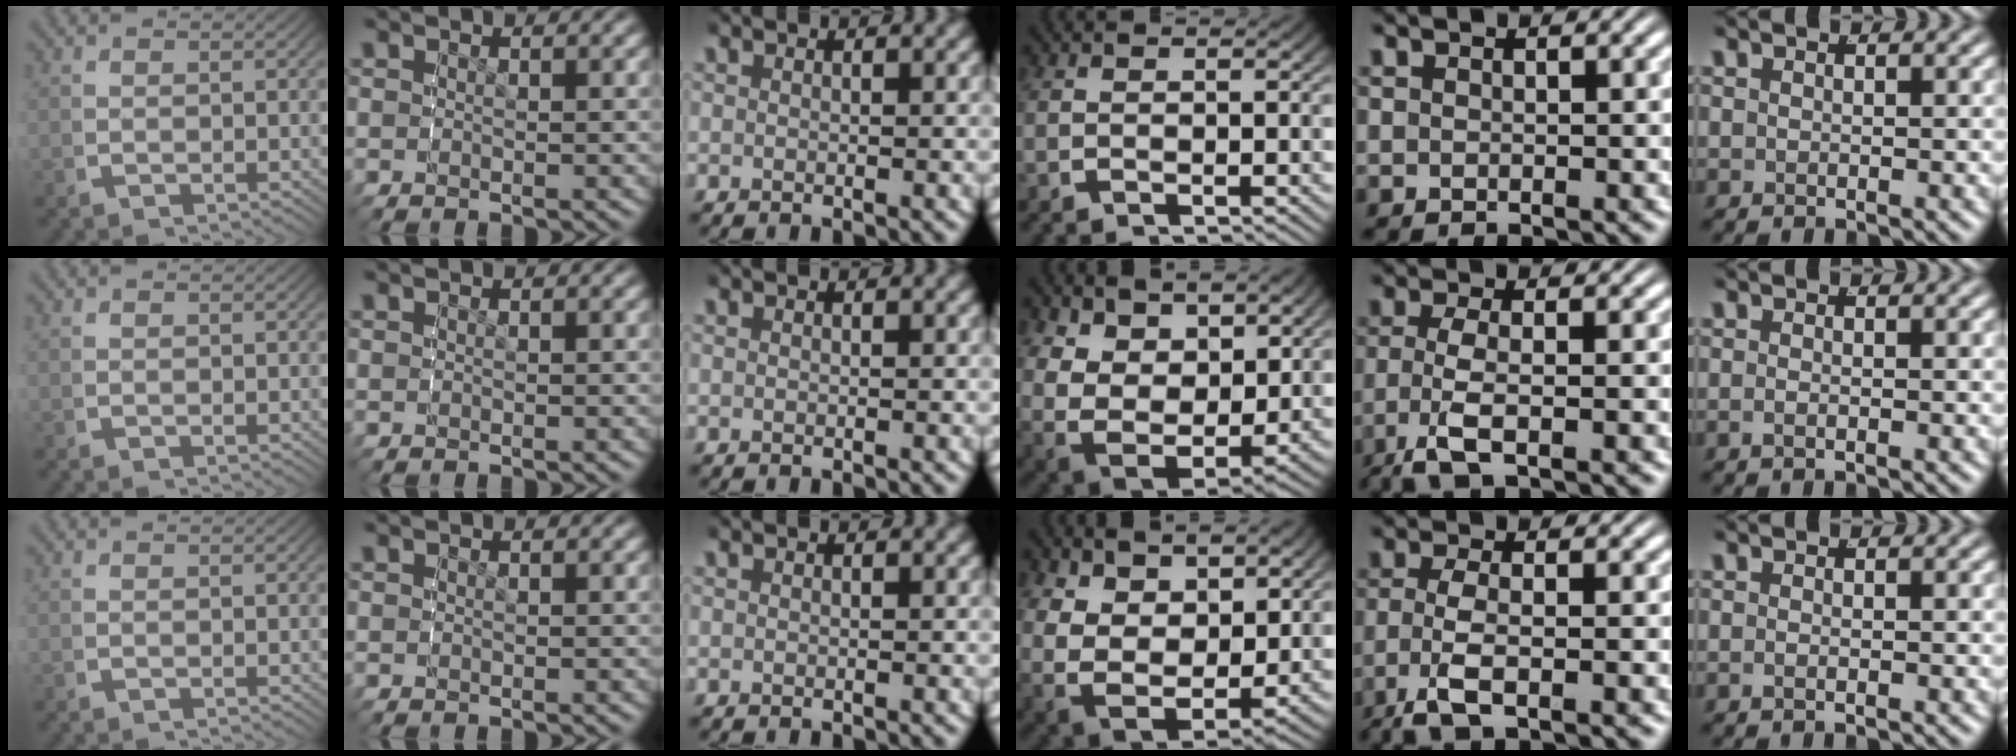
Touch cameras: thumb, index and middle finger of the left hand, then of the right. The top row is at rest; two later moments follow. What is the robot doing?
{"motion": "lift_and_place", "object": "sponge"}